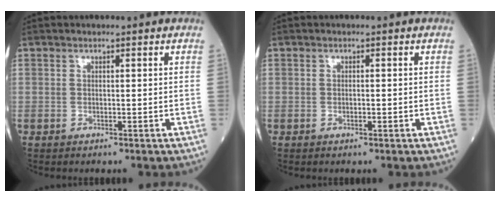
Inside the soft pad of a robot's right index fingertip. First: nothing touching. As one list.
[{"total": 1.1, "force": [-0.2, 0.6, 0.9], "torque": [-0.029, 0.001, -0.003]}]